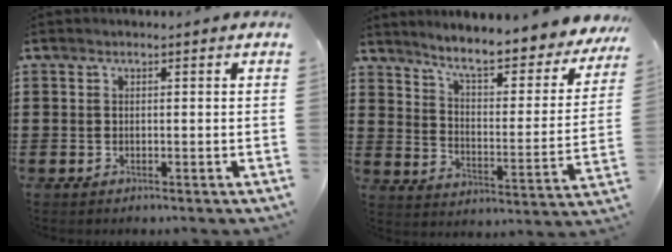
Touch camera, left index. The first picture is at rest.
{"total": 6.9, "force": [6.1, 0.1, 3.3], "torque": [-0.079, -0.050, 0.097]}